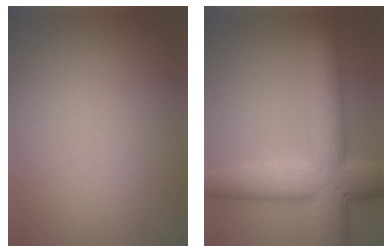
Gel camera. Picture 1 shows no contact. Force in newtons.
{"total": 9.3, "press": 9.3, "slide": 0.3}